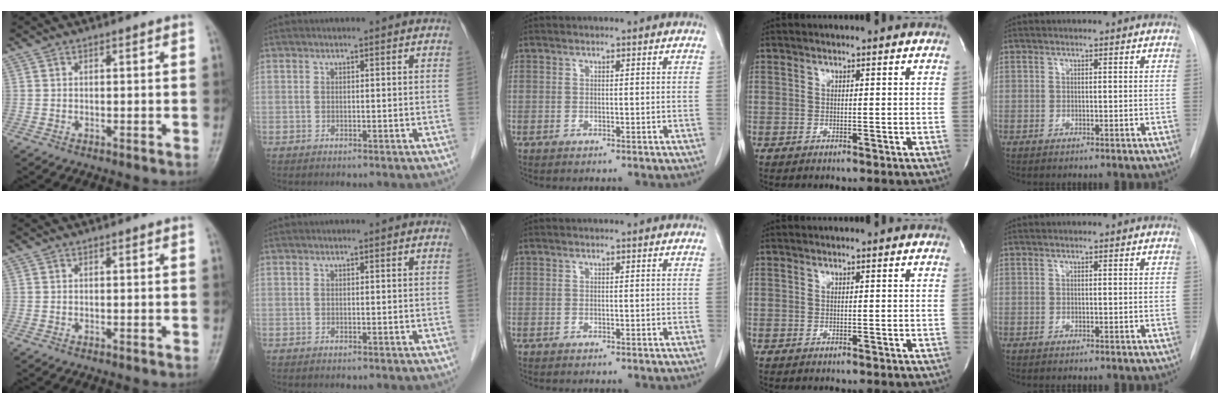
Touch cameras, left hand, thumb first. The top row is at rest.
{}